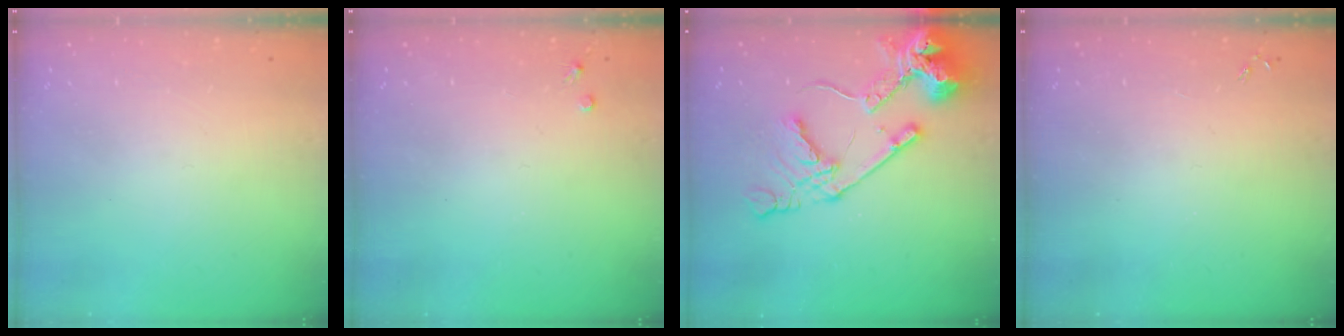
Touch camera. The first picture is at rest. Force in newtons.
{"total": 2.7, "press": 2.7, "slide": 0.4}
{"total": 17.0, "press": 16.9, "slide": 2.1}
{"total": 0.0}